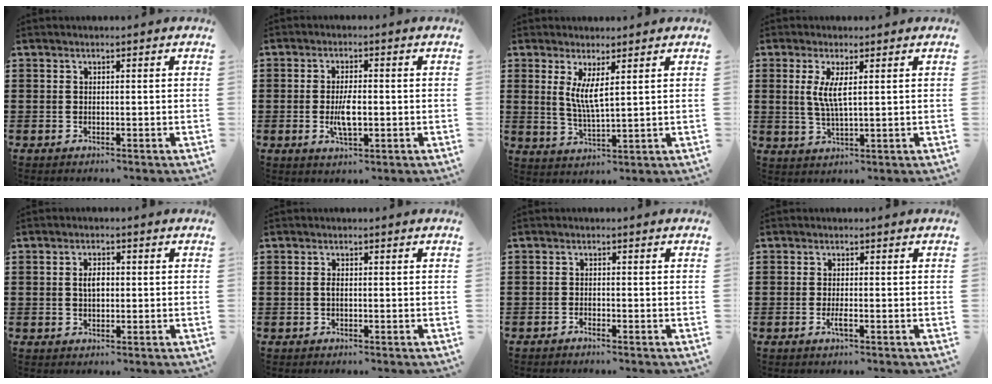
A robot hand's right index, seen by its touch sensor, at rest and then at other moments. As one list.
[{"total": 4.8, "force": [-0.8, 1.6, 4.4], "torque": [-0.091, -0.004, -0.017]}, {"total": 4.7, "force": [1.7, 0.8, 4.3], "torque": [-0.089, -0.004, 0.030]}, {"total": 4.5, "force": [1.0, 0.9, 4.3], "torque": [-0.087, -0.001, 0.016]}, {"total": 2.6, "force": [0.2, 1.3, 2.3], "torque": [-0.046, 0.006, 0.002]}, {"total": 1.0, "force": [-0.2, 0.4, 0.9], "torque": [-0.019, -0.002, -0.004]}, {"total": 0.9, "force": [-0.9, 0.0, 0.1], "torque": [-0.005, 0.000, -0.019]}, {"total": 1.7, "force": [-0.7, 0.2, 1.5], "torque": [-0.040, -0.007, -0.017]}]